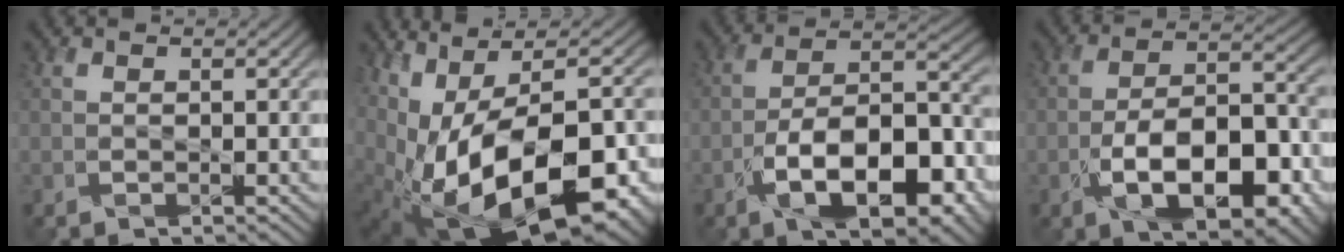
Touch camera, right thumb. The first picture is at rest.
{"total": 18.6, "force": [-4.5, 9.8, 15.2], "torque": [-0.250, -0.025, -0.043]}
{"total": 13.7, "force": [-6.5, 6.2, 10.4], "torque": [-0.180, -0.007, -0.118]}
{"total": 12.5, "force": [-5.1, 5.9, 9.8], "torque": [-0.169, -0.007, -0.091]}